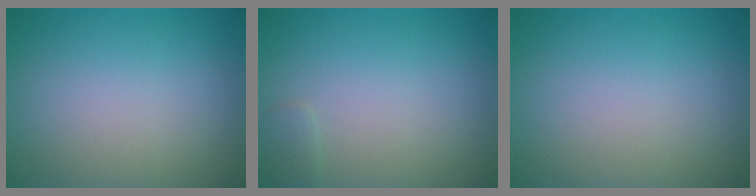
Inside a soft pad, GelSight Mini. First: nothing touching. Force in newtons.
{"total": 0.8, "press": 0.8, "slide": 0.1}
{"total": 0.0}